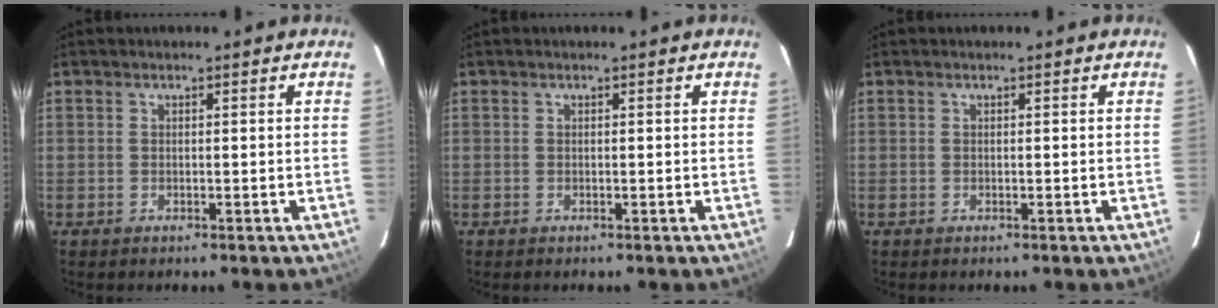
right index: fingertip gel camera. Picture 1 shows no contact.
{"total": 0.0}
{"total": 0.0}